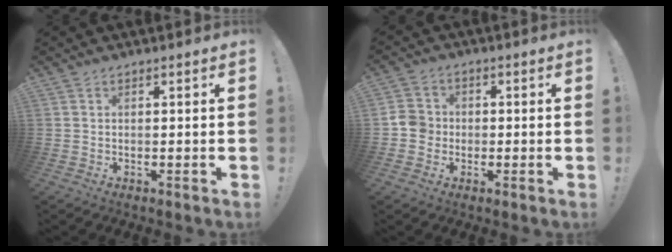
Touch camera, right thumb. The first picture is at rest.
{"total": 6.0, "force": [-1.3, 5.5, 1.8], "torque": [-0.033, 0.015, -0.025]}